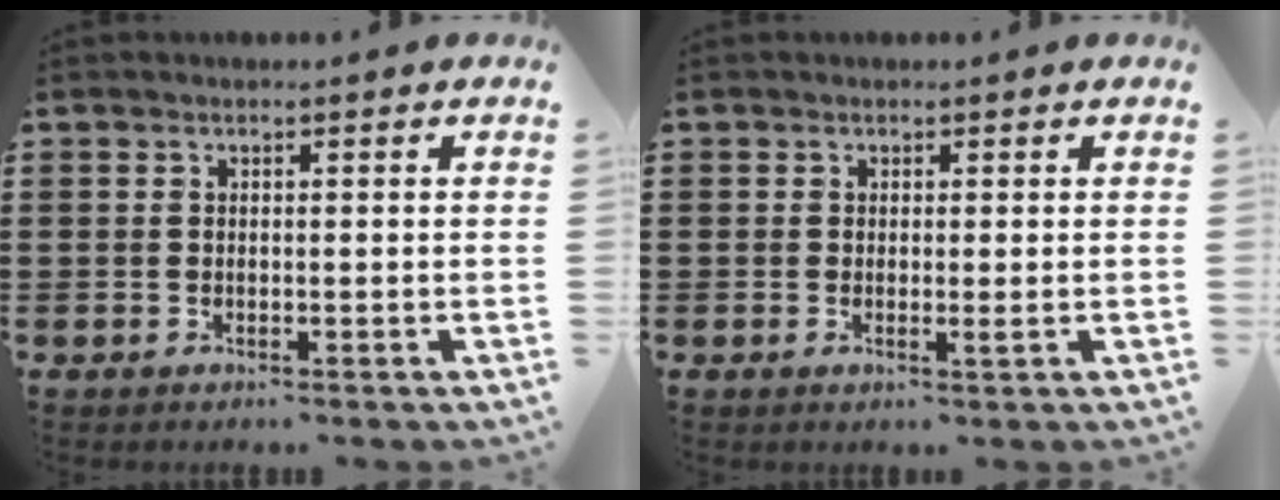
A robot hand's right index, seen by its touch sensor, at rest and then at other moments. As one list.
[{"total": 1.0, "force": [0.0, 0.0, 1.0], "torque": [-0.019, -0.005, 0.001]}]